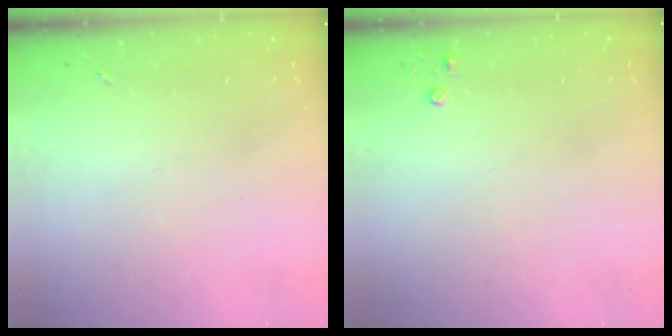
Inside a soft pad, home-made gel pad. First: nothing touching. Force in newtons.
{"total": 2.8, "press": 2.8, "slide": 0.3}